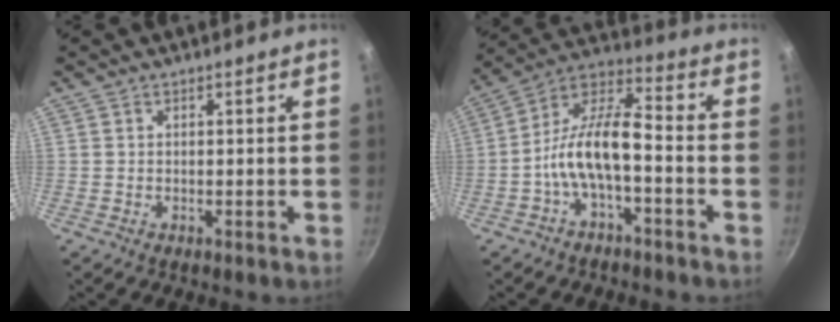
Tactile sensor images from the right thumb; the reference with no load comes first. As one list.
[{"total": 11.8, "force": [-3.8, 4.6, 10.2], "torque": [-0.194, 0.048, -0.081]}]